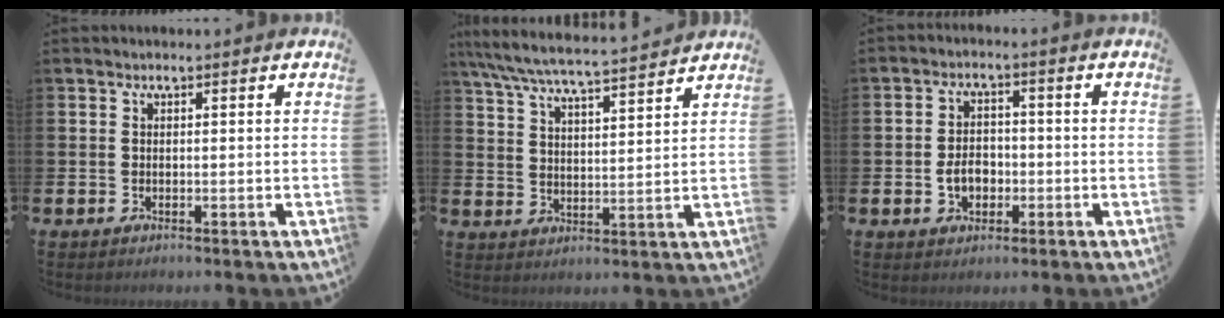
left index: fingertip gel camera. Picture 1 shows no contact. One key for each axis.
{"total": 6.6, "fx": 6.2, "fy": 0.4, "fz": 2.2, "tx": -0.067, "ty": -0.042, "tz": 0.107}
{"total": 4.0, "fx": -1.1, "fy": 2.9, "fz": 2.5, "tx": -0.032, "ty": -0.002, "tz": -0.027}